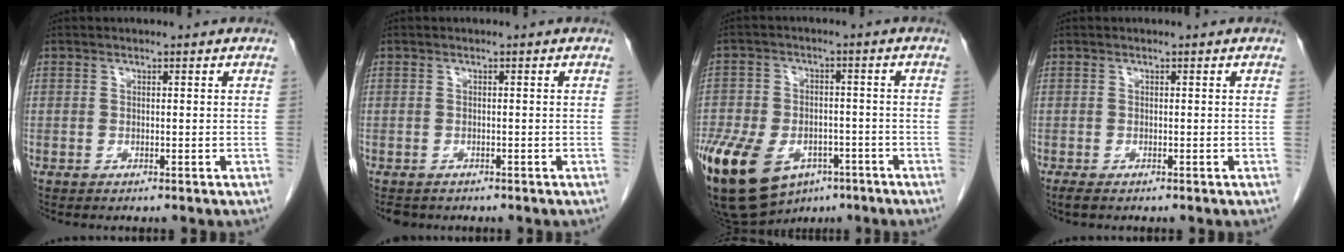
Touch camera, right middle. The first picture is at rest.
{"total": 2.4, "force": [-1.9, 1.3, 0.5], "torque": [-0.011, -0.001, -0.027]}
{"total": 18.9, "force": [-10.2, 11.1, 11.5], "torque": [-0.275, -0.013, -0.163]}
{"total": 1.2, "force": [-0.9, 0.4, 0.7], "torque": [-0.018, -0.004, -0.014]}